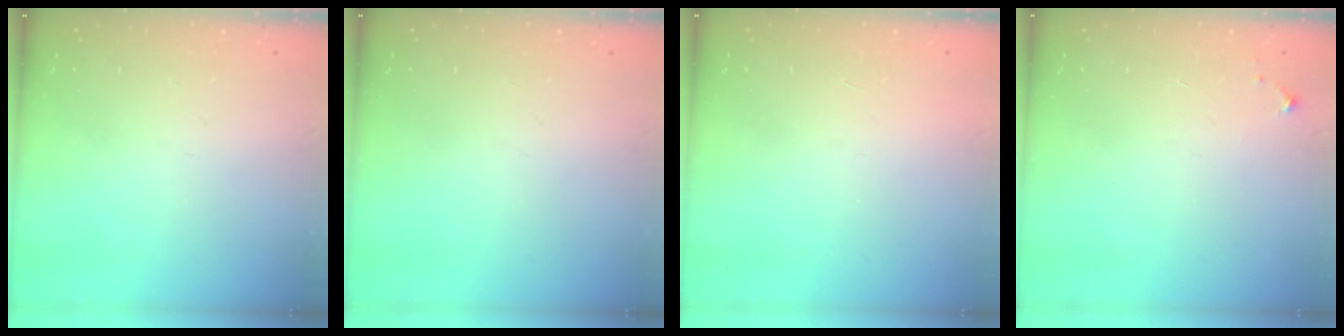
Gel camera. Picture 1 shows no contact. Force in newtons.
{"total": 0.0}
{"total": 1.6, "press": 1.6, "slide": 0.1}
{"total": 4.3, "press": 4.3, "slide": 0.7}